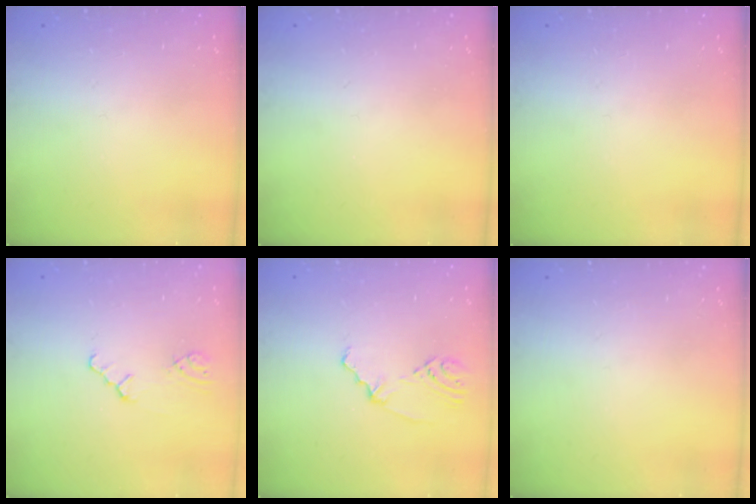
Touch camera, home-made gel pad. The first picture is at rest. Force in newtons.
{"total": 0.0}
{"total": 0.0}
{"total": 1.1, "press": 1.1, "slide": 0.3}
{"total": 2.5, "press": 2.1, "slide": 1.4}
{"total": 0.0}